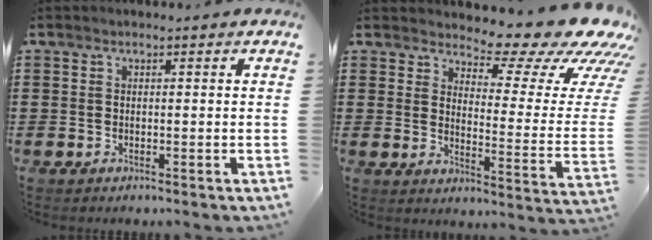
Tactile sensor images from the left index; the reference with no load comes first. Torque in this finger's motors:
{"motor_torque": [1.14, -1.00, 0.23, 0.05]}